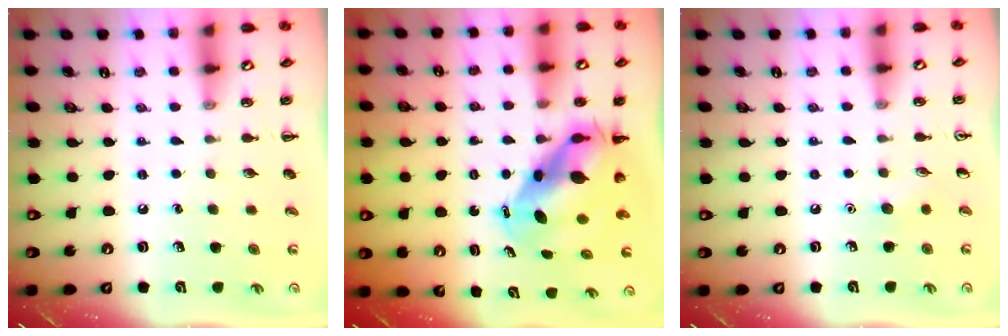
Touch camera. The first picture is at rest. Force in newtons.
{"total": 8.7, "press": 8.4, "slide": 2.2}
{"total": 3.7, "press": 3.5, "slide": 1.1}